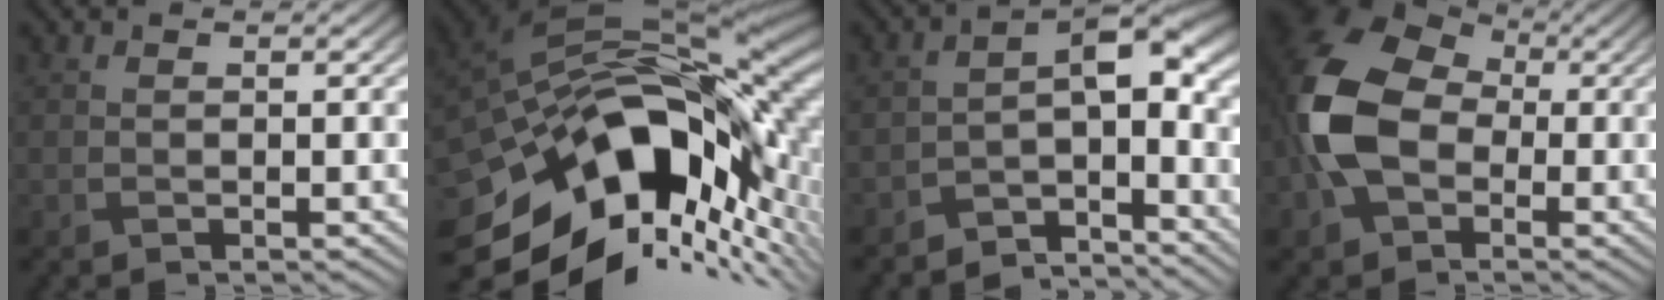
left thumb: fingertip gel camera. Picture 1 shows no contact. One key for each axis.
{"total": 17.2, "fx": -6.4, "fy": 10.1, "fz": 12.5, "tx": -0.242, "ty": -0.038, "tz": -0.094}
{"total": 7.2, "fx": -4.9, "fy": 2.9, "fz": 4.4, "tx": -0.050, "ty": -0.002, "tz": -0.095}
{"total": 12.3, "fx": -1.0, "fy": 8.9, "fz": 8.4, "tx": -0.216, "ty": -0.002, "tz": -0.031}